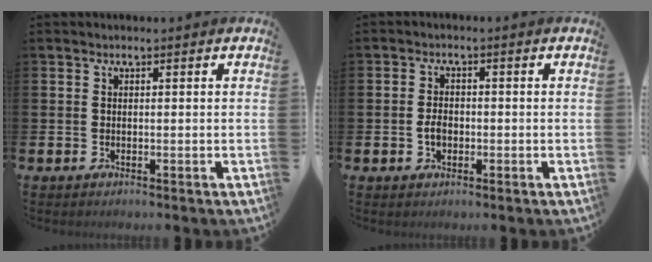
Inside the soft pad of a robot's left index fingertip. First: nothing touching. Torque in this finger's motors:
{"motor_torque": [0.13, -0.04, 0.04, 0.04]}